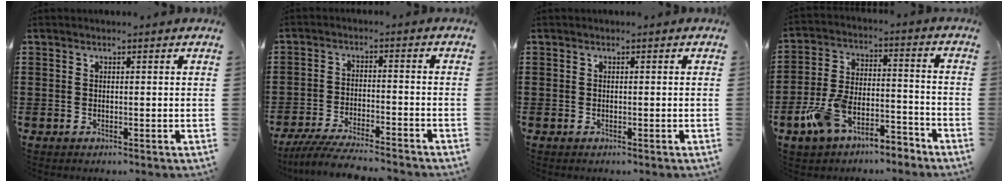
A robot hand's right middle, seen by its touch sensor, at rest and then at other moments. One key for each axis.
{"total": 5.6, "fx": -5.3, "fy": 0.3, "fz": 1.9, "tx": -0.043, "ty": -0.010, "tz": -0.104}
{"total": 0.0}
{"total": 8.7, "fx": -6.8, "fy": 3.1, "fz": 4.5, "tx": -0.095, "ty": 0.018, "tz": -0.132}